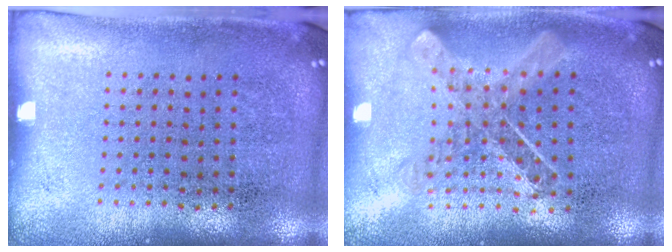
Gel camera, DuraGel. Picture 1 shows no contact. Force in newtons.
{"total": 0.9, "press": 0.9, "slide": 0.1}